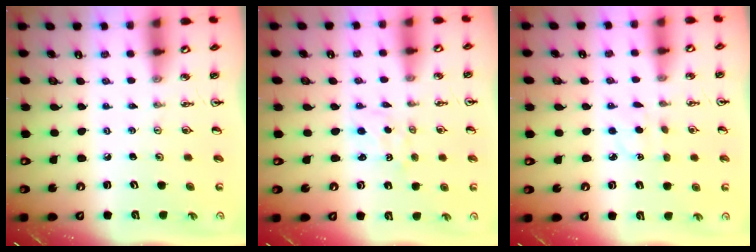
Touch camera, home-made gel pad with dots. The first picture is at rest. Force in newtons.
{"total": 0.9, "press": 0.7, "slide": 0.5}
{"total": 2.7, "press": 2.6, "slide": 0.4}